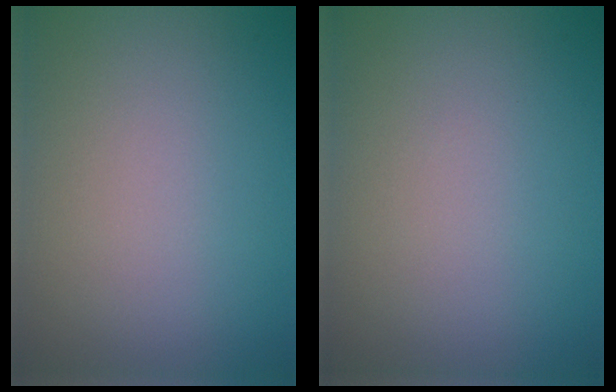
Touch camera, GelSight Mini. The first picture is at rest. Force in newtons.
{"total": 0.0}